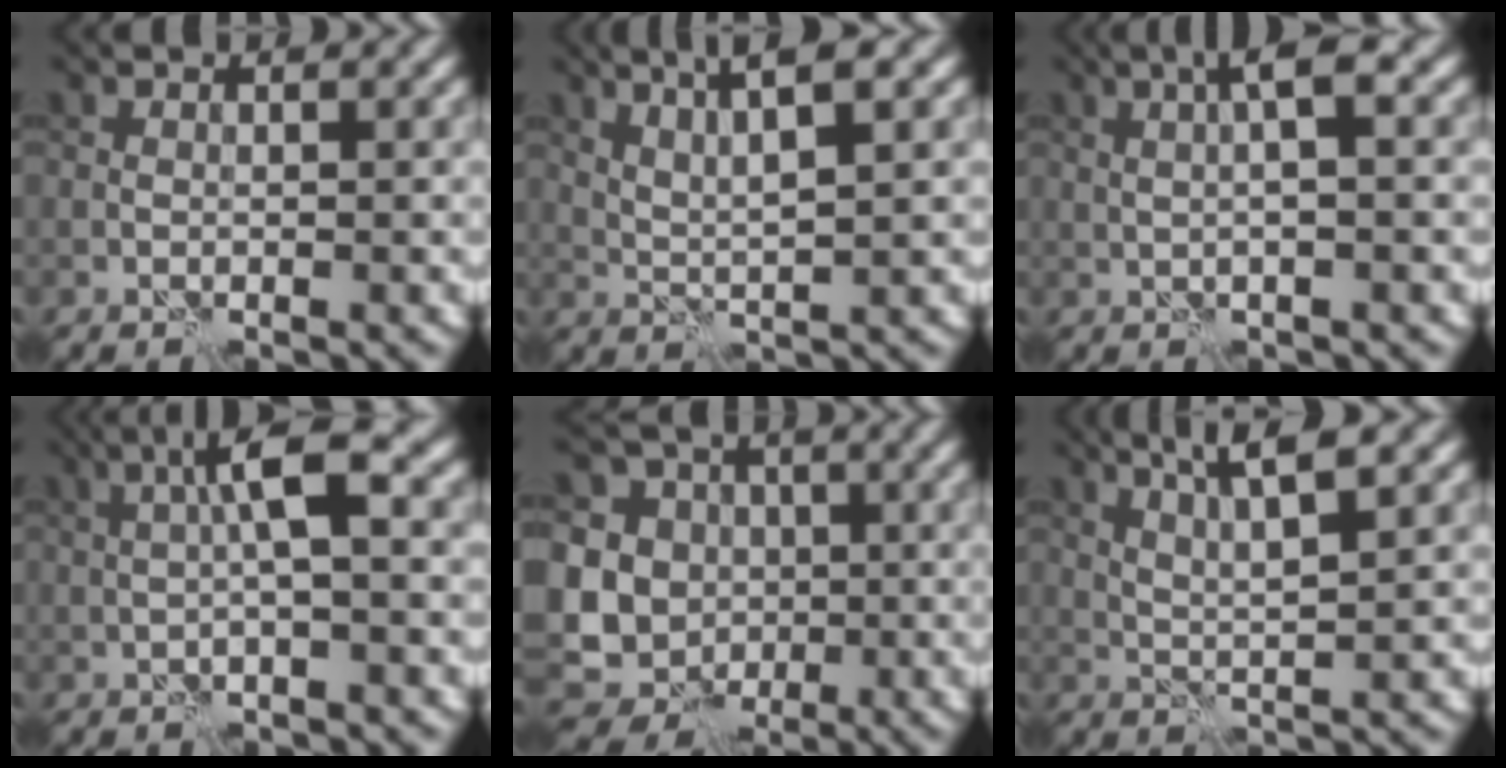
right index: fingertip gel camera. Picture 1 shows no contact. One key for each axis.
{"total": 4.9, "fx": 2.7, "fy": 0.7, "fz": 4.0, "tx": -0.078, "ty": 0.005, "tz": 0.053}
{"total": 3.9, "fx": 1.1, "fy": 0.5, "fz": 3.7, "tx": -0.069, "ty": 0.010, "tz": 0.019}
{"total": 5.3, "fx": 1.1, "fy": 1.1, "fz": 5.1, "tx": -0.087, "ty": 0.015, "tz": 0.014}
{"total": 12.3, "fx": 0.5, "fy": 11.1, "fz": 5.3, "tx": -0.124, "ty": 0.030, "tz": -0.021}
{"total": 5.1, "fx": 2.8, "fy": 0.7, "fz": 4.2, "tx": -0.081, "ty": 0.005, "tz": 0.055}